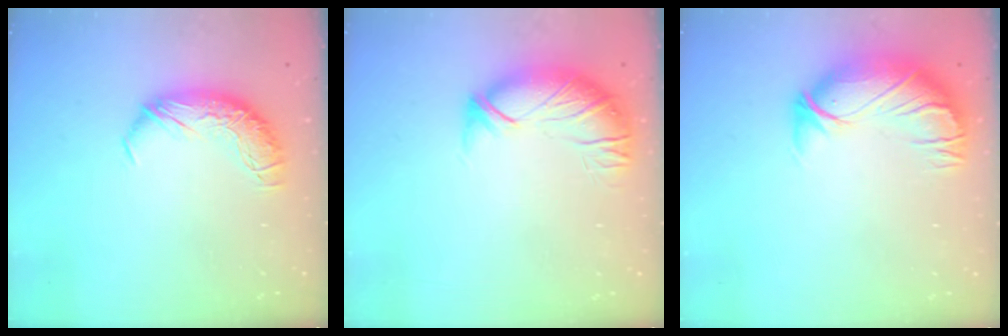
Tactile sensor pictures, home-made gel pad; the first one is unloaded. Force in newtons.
{"total": 2.9, "press": 1.4, "slide": 2.6}
{"total": 2.9, "press": 0.3, "slide": 2.9}